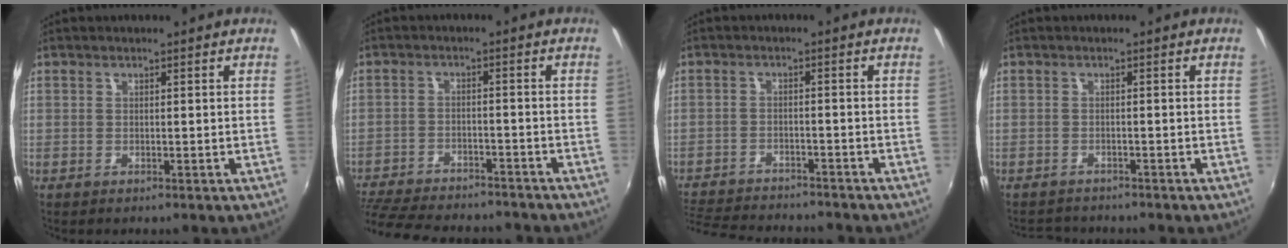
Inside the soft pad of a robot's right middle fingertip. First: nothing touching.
{"total": 19.2, "force": [-16.4, 5.7, 8.2], "torque": [-0.183, -0.019, -0.240]}
{"total": 13.5, "force": [-12.1, 3.3, 5.0], "torque": [-0.121, -0.011, -0.187]}
{"total": 3.8, "force": [-3.6, 1.1, 0.6], "torque": [-0.021, -0.001, -0.060]}